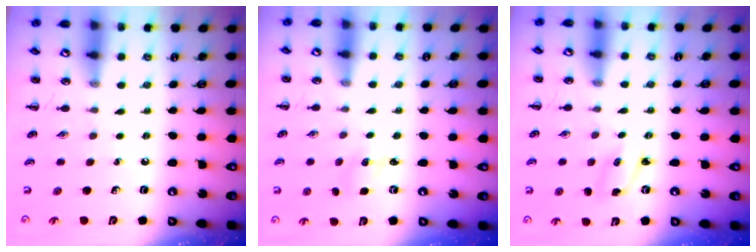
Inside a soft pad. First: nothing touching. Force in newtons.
{"total": 1.8, "press": 1.7, "slide": 0.5}
{"total": 2.8, "press": 2.8, "slide": 0.6}